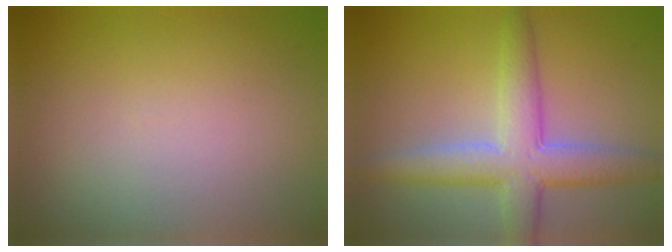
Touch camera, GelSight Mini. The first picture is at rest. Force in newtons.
{"total": 5.7, "press": 5.7, "slide": 0.2}